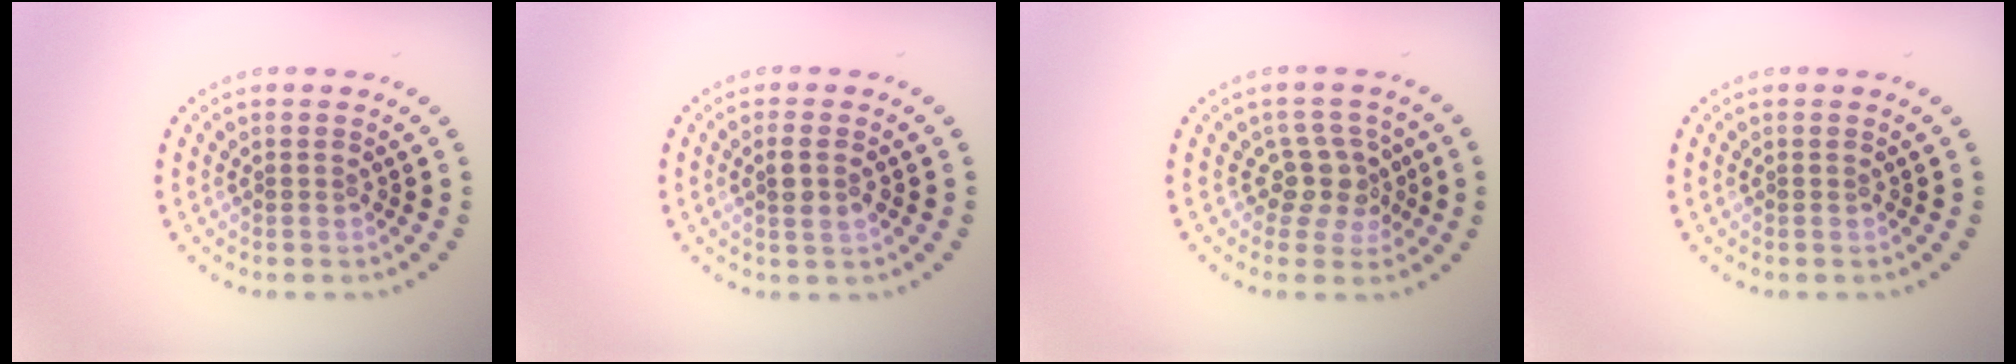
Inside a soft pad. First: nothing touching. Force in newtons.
{"total": 1.7, "press": 1.6, "slide": 0.7}
{"total": 3.0, "press": 2.3, "slide": 1.9}
{"total": 0.0}